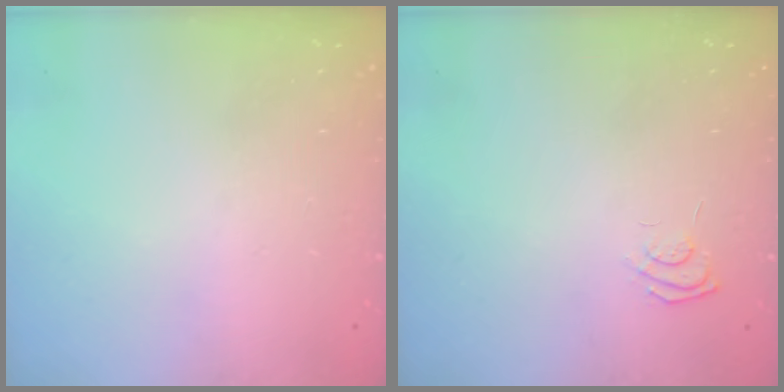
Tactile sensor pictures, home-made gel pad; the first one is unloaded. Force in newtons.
{"total": 6.1, "press": 5.9, "slide": 1.4}